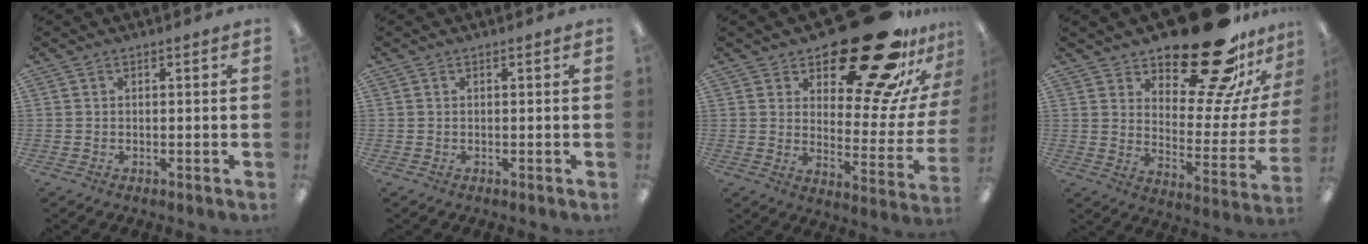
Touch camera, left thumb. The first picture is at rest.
{"total": 0.0}
{"total": 27.6, "force": [19.6, 11.0, 16.1], "torque": [-0.196, -0.135, 0.323]}
{"total": 24.8, "force": [19.2, 8.3, 13.2], "torque": [-0.175, -0.137, 0.315]}